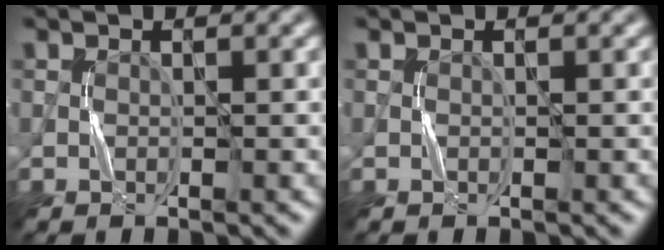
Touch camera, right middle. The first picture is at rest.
{"total": 0.0}